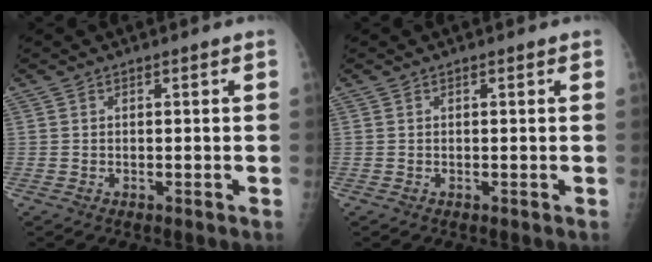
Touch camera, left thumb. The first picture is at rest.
{"total": 0.0}